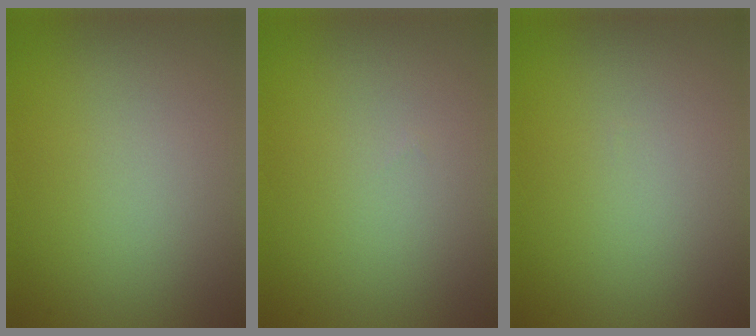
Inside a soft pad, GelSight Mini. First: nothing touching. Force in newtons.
{"total": 0.0}
{"total": 0.0}